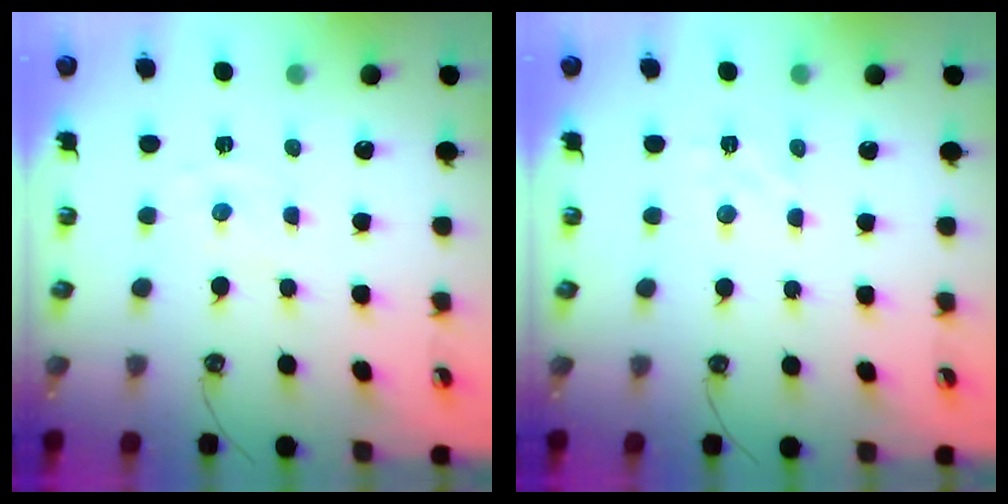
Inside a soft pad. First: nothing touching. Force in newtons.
{"total": 2.6, "press": 2.6, "slide": 0.4}